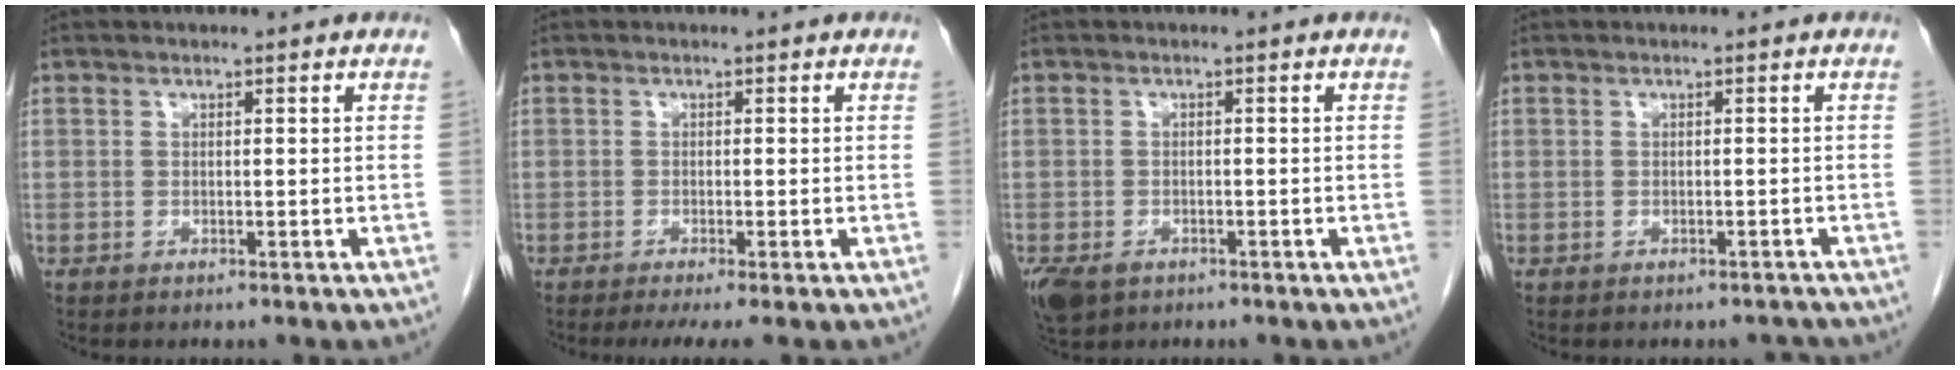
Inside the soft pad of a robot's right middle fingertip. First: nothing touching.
{"total": 3.7, "force": [-2.6, 0.1, 2.6], "torque": [-0.036, -0.011, -0.040]}
{"total": 5.2, "force": [-3.1, 3.3, 2.4], "torque": [-0.048, -0.007, -0.048]}
{"total": 3.1, "force": [-2.8, 1.3, 0.2], "torque": [0.001, 0.001, -0.031]}